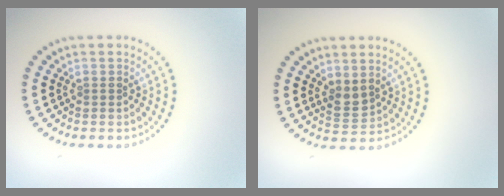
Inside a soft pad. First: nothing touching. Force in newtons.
{"total": 1.8, "press": 1.5, "slide": 0.9}